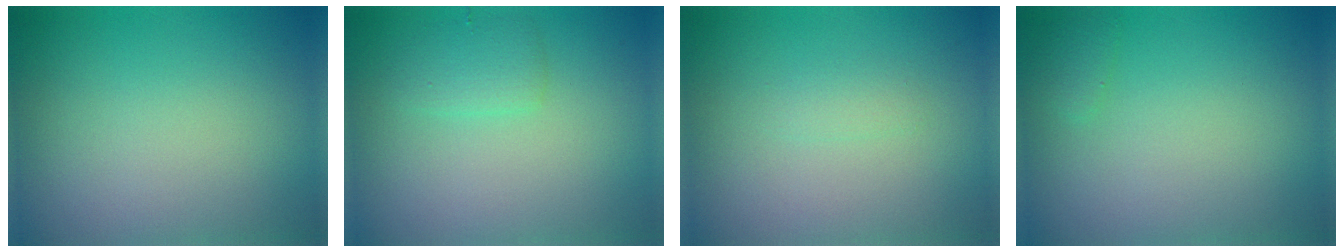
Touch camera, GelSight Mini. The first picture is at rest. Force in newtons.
{"total": 1.7, "press": 1.7, "slide": 0.1}
{"total": 0.8, "press": 0.8, "slide": 0.0}
{"total": 0.8, "press": 0.8, "slide": 0.0}